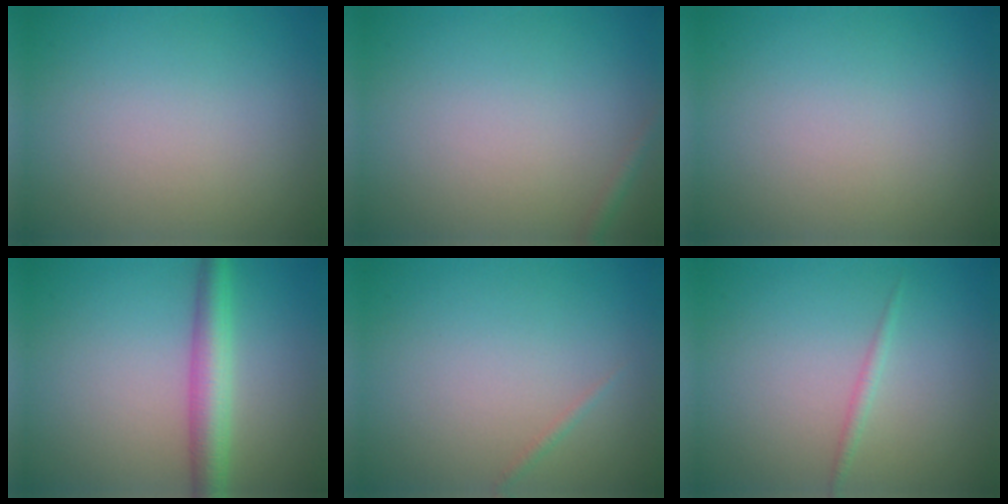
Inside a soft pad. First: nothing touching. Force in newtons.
{"total": 0.8, "press": 0.8, "slide": 0.1}
{"total": 0.0}
{"total": 4.1, "press": 4.1, "slide": 0.1}
{"total": 0.6, "press": 0.6, "slide": 0.0}
{"total": 0.9, "press": 0.9, "slide": 0.1}